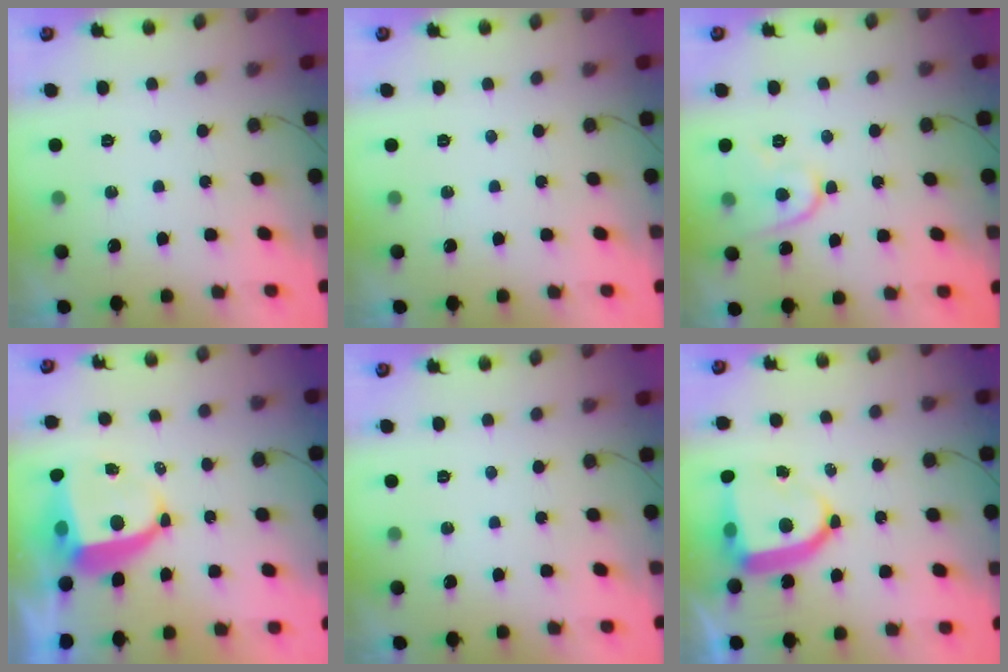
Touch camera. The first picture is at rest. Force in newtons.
{"total": 0.0}
{"total": 8.4, "press": 8.3, "slide": 0.7}
{"total": 8.3, "press": 8.2, "slide": 1.1}
{"total": 0.0}
{"total": 9.3, "press": 9.2, "slide": 1.0}